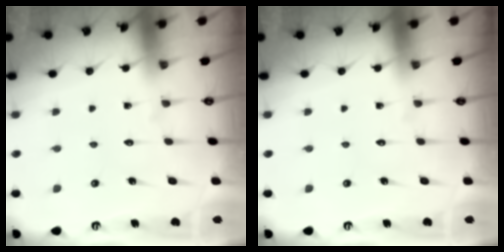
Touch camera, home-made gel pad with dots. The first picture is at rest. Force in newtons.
{"total": 0.0}